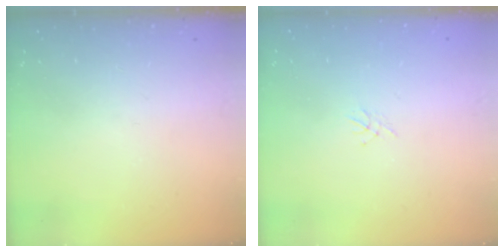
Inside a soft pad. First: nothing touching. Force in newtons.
{"total": 1.5, "press": 1.4, "slide": 0.4}